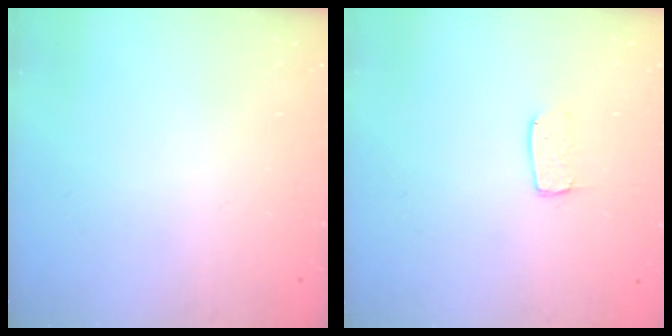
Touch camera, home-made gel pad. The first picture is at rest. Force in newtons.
{"total": 3.7, "press": 3.7, "slide": 0.3}